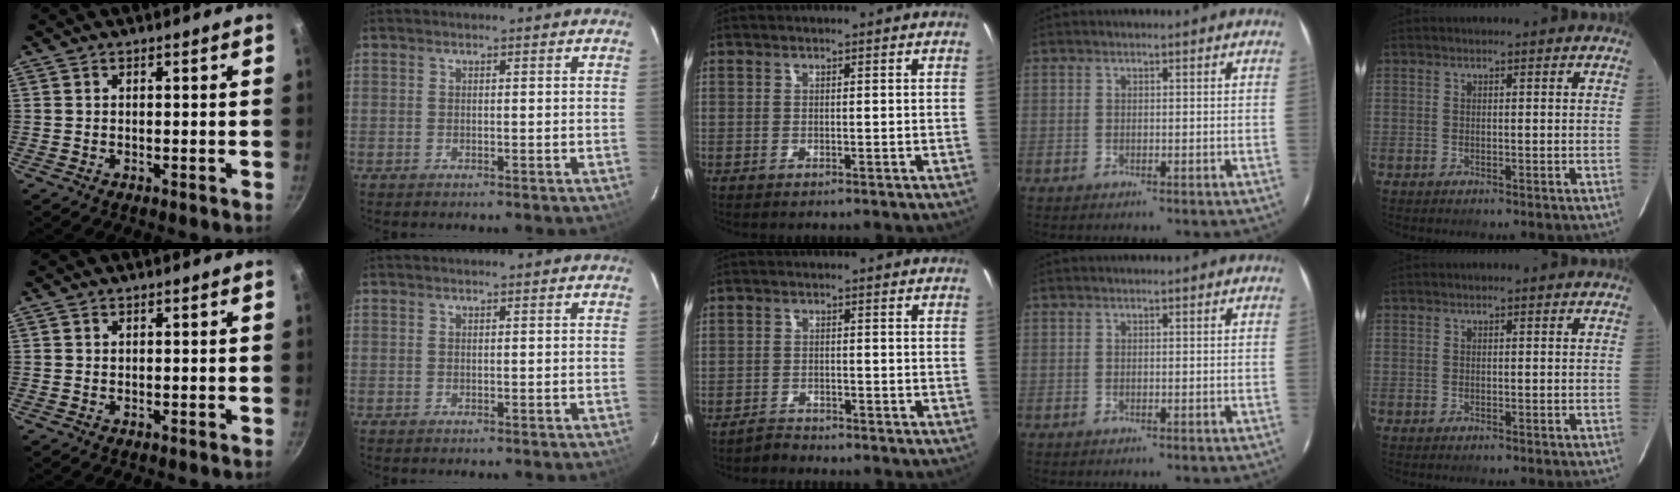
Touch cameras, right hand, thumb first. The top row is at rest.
{"middle": {"total": 2.1, "force": [-2.0, 0.7, -0.1], "torque": [-0.004, 0.003, -0.038]}}